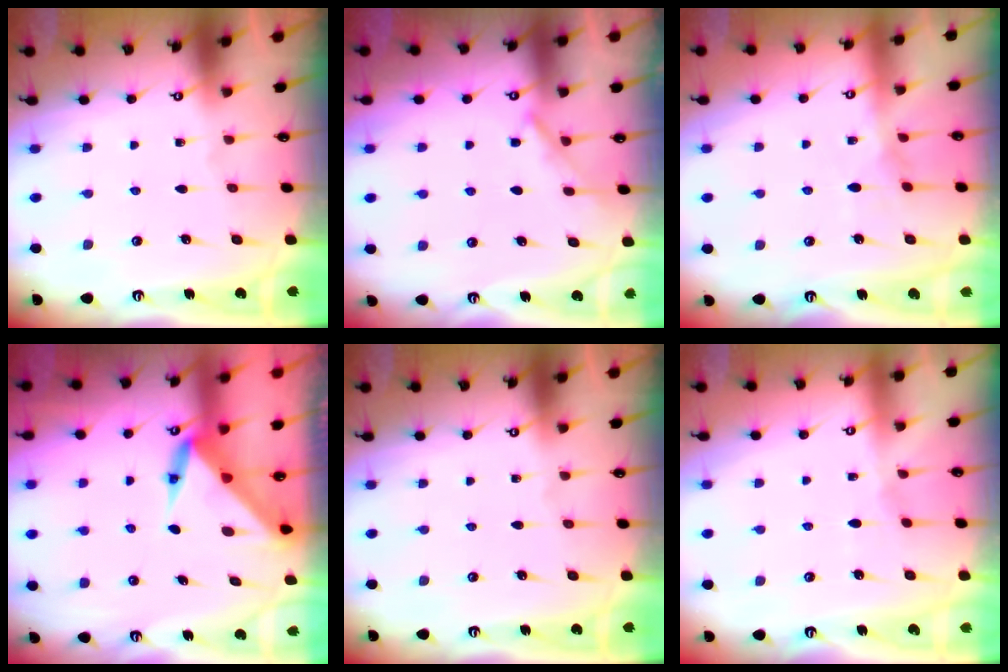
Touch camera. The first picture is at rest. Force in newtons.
{"total": 4.2, "press": 4.2, "slide": 0.6}
{"total": 6.8, "press": 6.8, "slide": 0.8}
{"total": 4.0, "press": 4.0, "slide": 0.1}
{"total": 0.0}
{"total": 2.5, "press": 2.5, "slide": 0.4}